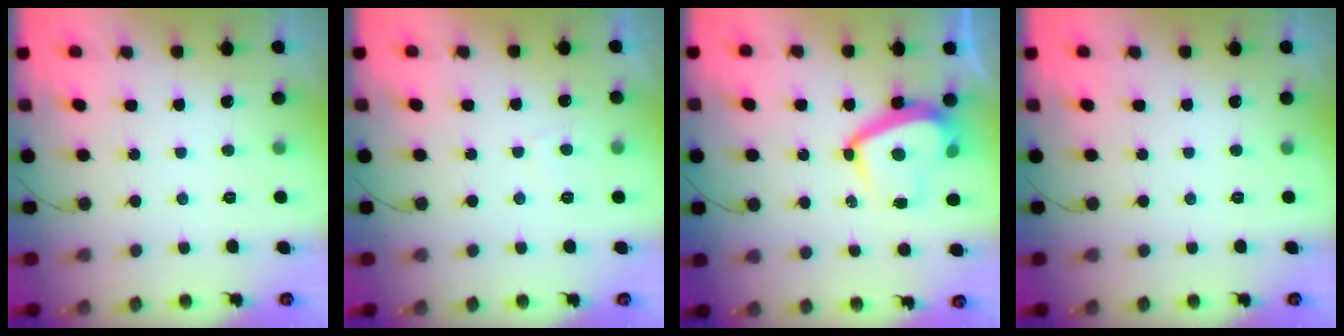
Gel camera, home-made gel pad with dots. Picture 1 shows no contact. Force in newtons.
{"total": 0.8, "press": 0.6, "slide": 0.5}
{"total": 11.9, "press": 11.8, "slide": 0.9}
{"total": 0.0}